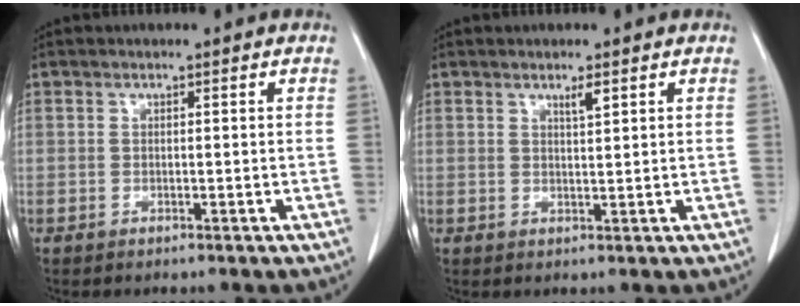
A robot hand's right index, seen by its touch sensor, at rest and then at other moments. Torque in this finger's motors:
{"motor_torque": [0.07, 0.00, 0.03, 0.01]}